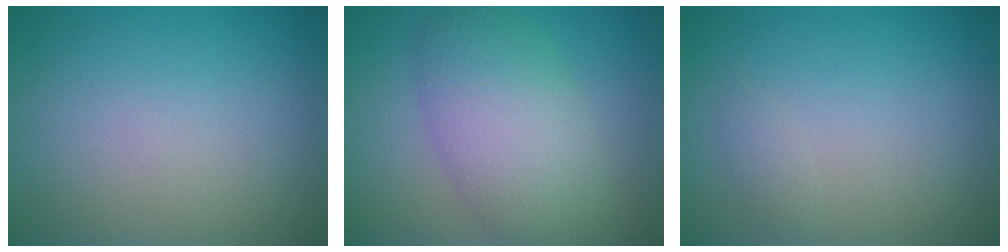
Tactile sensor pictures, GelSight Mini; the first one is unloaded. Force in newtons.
{"total": 7.3, "press": 7.3, "slide": 0.4}
{"total": 0.7, "press": 0.7, "slide": 0.0}